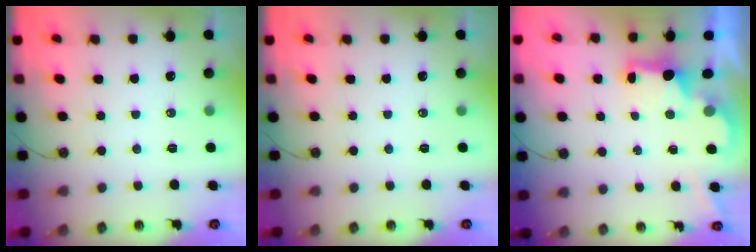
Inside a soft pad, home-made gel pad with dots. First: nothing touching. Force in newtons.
{"total": 0.0}
{"total": 2.1, "press": 2.0, "slide": 0.7}